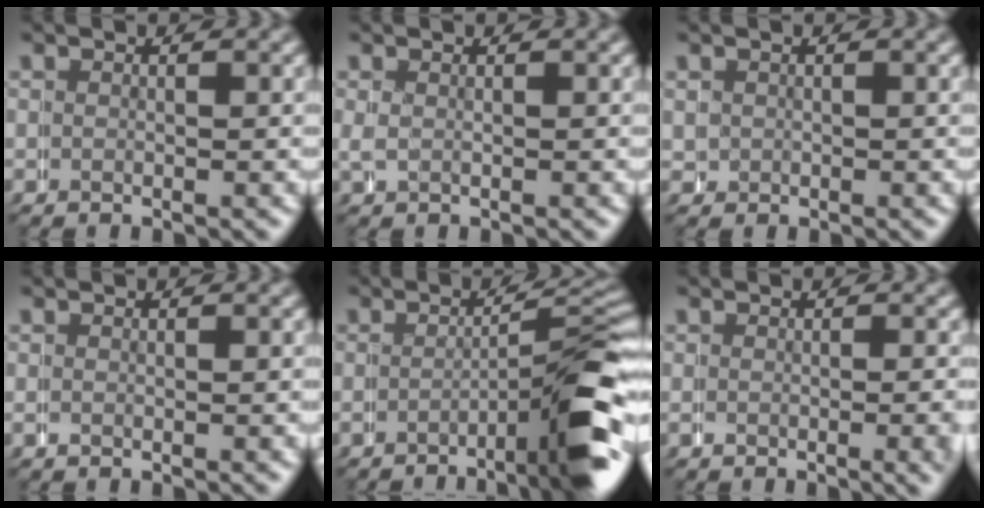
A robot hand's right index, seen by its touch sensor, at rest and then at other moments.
{"total": 1.0, "force": [0.4, 0.8, 0.5], "torque": [-0.013, 0.000, 0.010]}
{"total": 0.9, "force": [0.3, 0.9, -0.2], "torque": [0.005, 0.002, 0.009]}
{"total": 0.0}
{"total": 8.0, "force": [-3.5, 2.0, 6.9], "torque": [-0.078, 0.011, -0.056]}
{"total": 2.3, "force": [-0.5, 0.5, 2.2], "torque": [-0.019, 0.005, -0.013]}